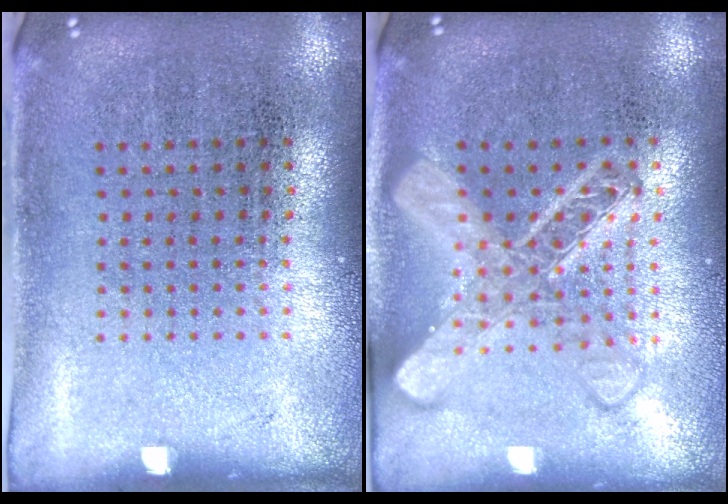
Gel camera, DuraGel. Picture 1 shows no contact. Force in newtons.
{"total": 2.9, "press": 2.8, "slide": 0.5}